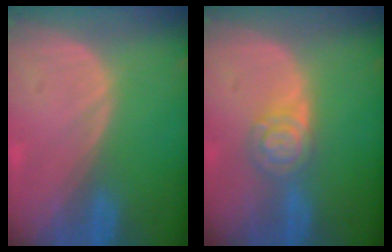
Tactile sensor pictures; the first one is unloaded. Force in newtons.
{"total": 4.8, "press": 4.8, "slide": 0.2}